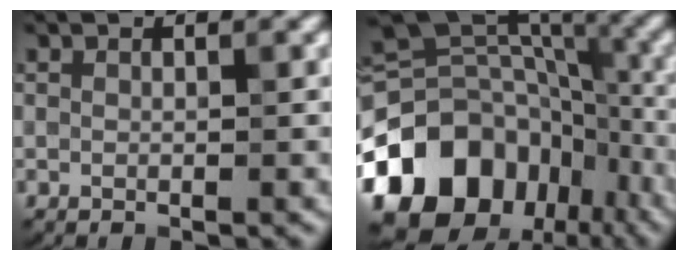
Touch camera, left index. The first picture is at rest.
{"total": 19.8, "force": [-9.7, 14.6, 9.3], "torque": [-0.192, -0.028, -0.148]}